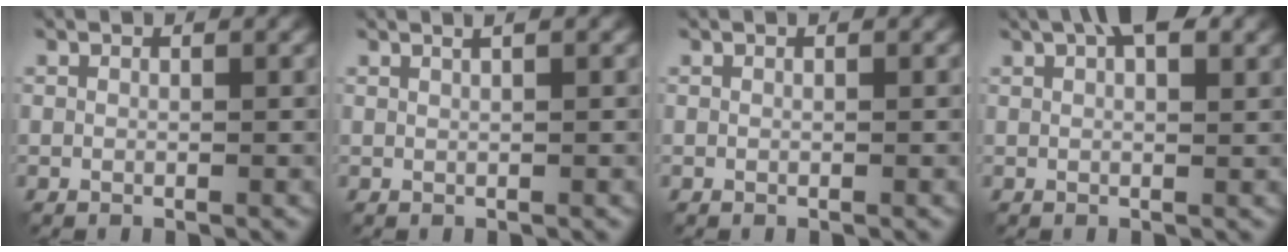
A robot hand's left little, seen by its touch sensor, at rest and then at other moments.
{"total": 1.6, "force": [0.9, 0.6, 1.2], "torque": [-0.007, -0.003, 0.001]}
{"total": 0.0}
{"total": 4.1, "force": [2.1, 1.4, 3.2], "torque": [-0.049, 0.009, 0.031]}